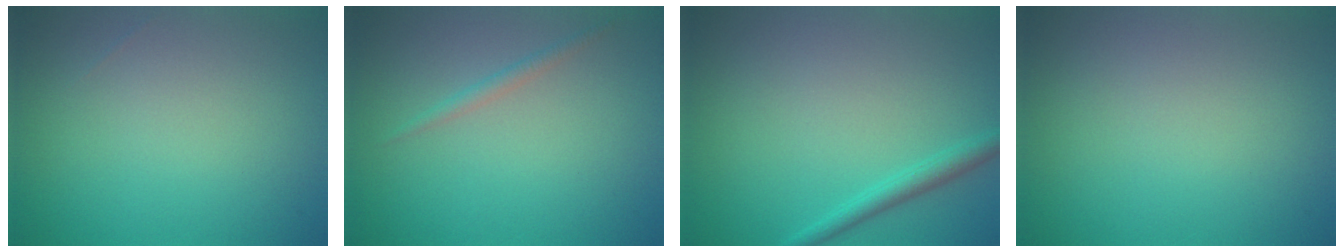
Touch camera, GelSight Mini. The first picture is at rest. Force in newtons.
{"total": 0.9, "press": 0.9, "slide": 0.1}
{"total": 1.9, "press": 1.9, "slide": 0.1}
{"total": 0.0}